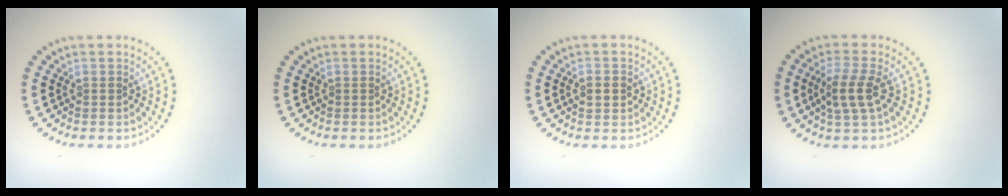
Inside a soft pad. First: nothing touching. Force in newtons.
{"total": 0.0}
{"total": 2.0, "press": 2.0, "slide": 0.1}
{"total": 3.1, "press": 2.8, "slide": 1.3}